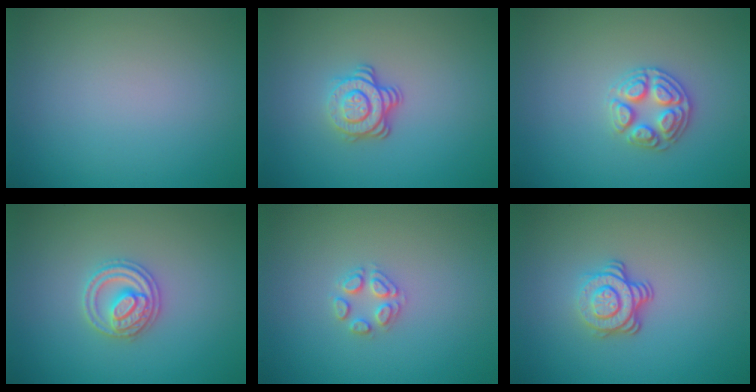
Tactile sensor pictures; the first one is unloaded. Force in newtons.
{"total": 3.5, "press": 2.6, "slide": 2.4}
{"total": 2.9, "press": 2.9, "slide": 0.1}
{"total": 2.8, "press": 2.7, "slide": 0.5}
{"total": 2.0, "press": 2.0, "slide": 0.1}
{"total": 3.8, "press": 2.6, "slide": 2.8}